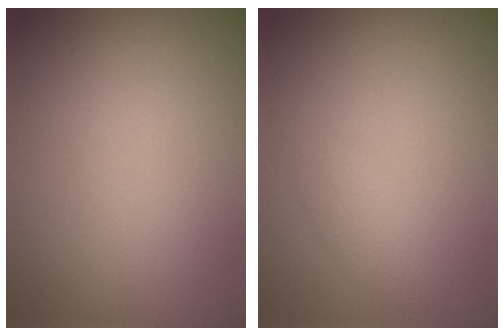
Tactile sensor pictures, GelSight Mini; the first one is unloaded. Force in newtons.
{"total": 0.9, "press": 0.9, "slide": 0.0}